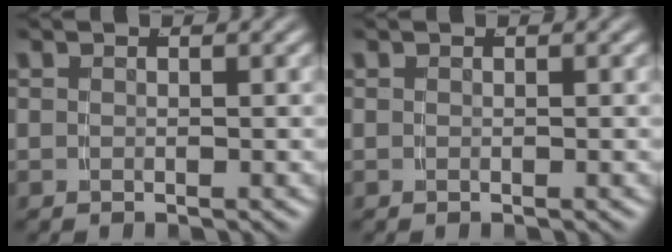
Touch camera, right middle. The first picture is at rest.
{"total": 0.0}